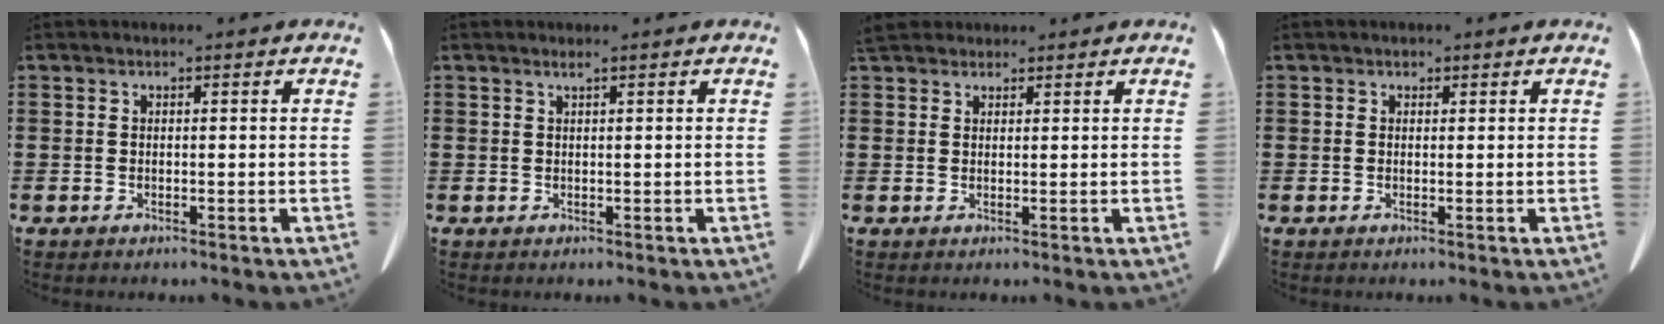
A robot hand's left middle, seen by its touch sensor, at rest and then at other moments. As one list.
[{"total": 0.7, "force": [0.5, -0.1, 0.5], "torque": [-0.009, -0.004, 0.010]}, {"total": 2.8, "force": [2.4, 1.1, 0.8], "torque": [-0.023, 0.002, 0.049]}, {"total": 0.7, "force": [0.4, 0.5, 0.1], "torque": [0.004, -0.003, 0.008]}]